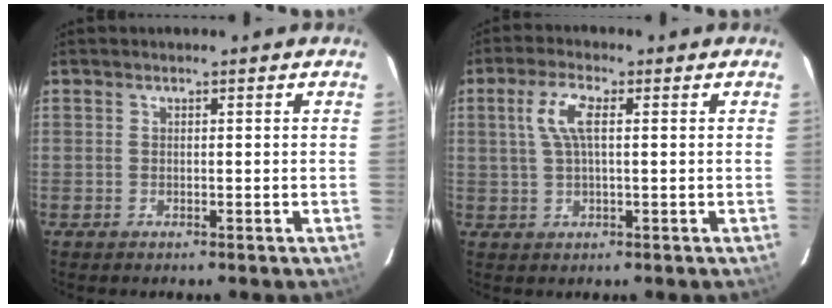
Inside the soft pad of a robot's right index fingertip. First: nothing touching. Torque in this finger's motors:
{"motor_torque": [0.38, -0.03, 0.27, 0.11]}